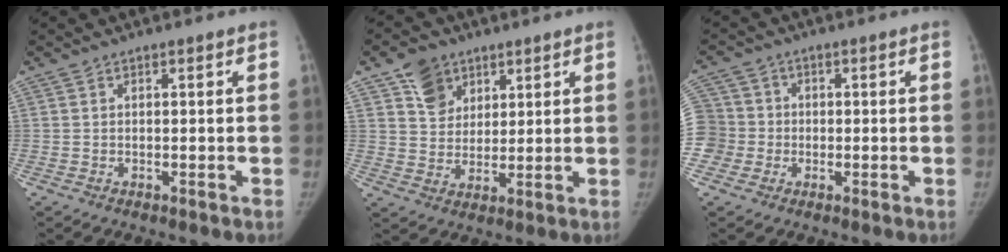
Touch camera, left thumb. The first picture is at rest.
{"total": 7.3, "force": [4.2, 5.5, 2.3], "torque": [-0.011, -0.031, 0.077]}
{"total": 7.9, "force": [-1.1, 7.7, 1.2], "torque": [-0.017, 0.023, -0.024]}